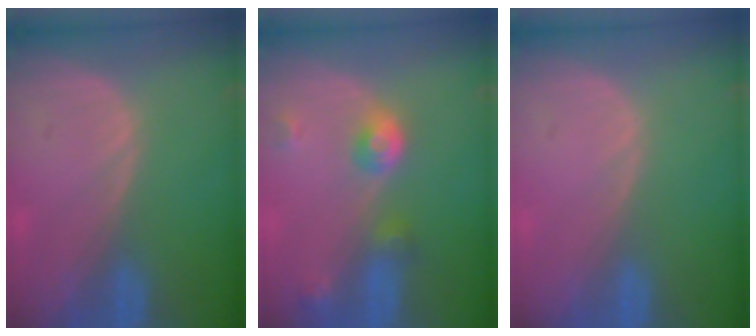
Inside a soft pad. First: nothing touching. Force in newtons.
{"total": 4.8, "press": 4.4, "slide": 2.0}
{"total": 0.0}